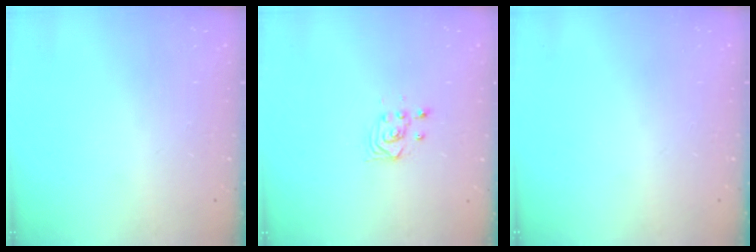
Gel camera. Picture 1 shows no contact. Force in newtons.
{"total": 3.3, "press": 3.2, "slide": 0.4}
{"total": 0.0}